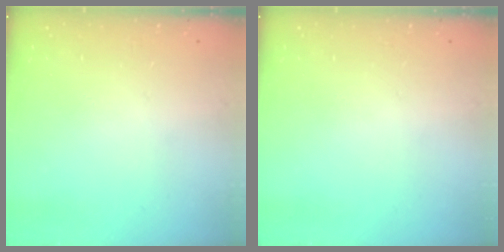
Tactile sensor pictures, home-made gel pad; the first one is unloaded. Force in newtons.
{"total": 0.0}